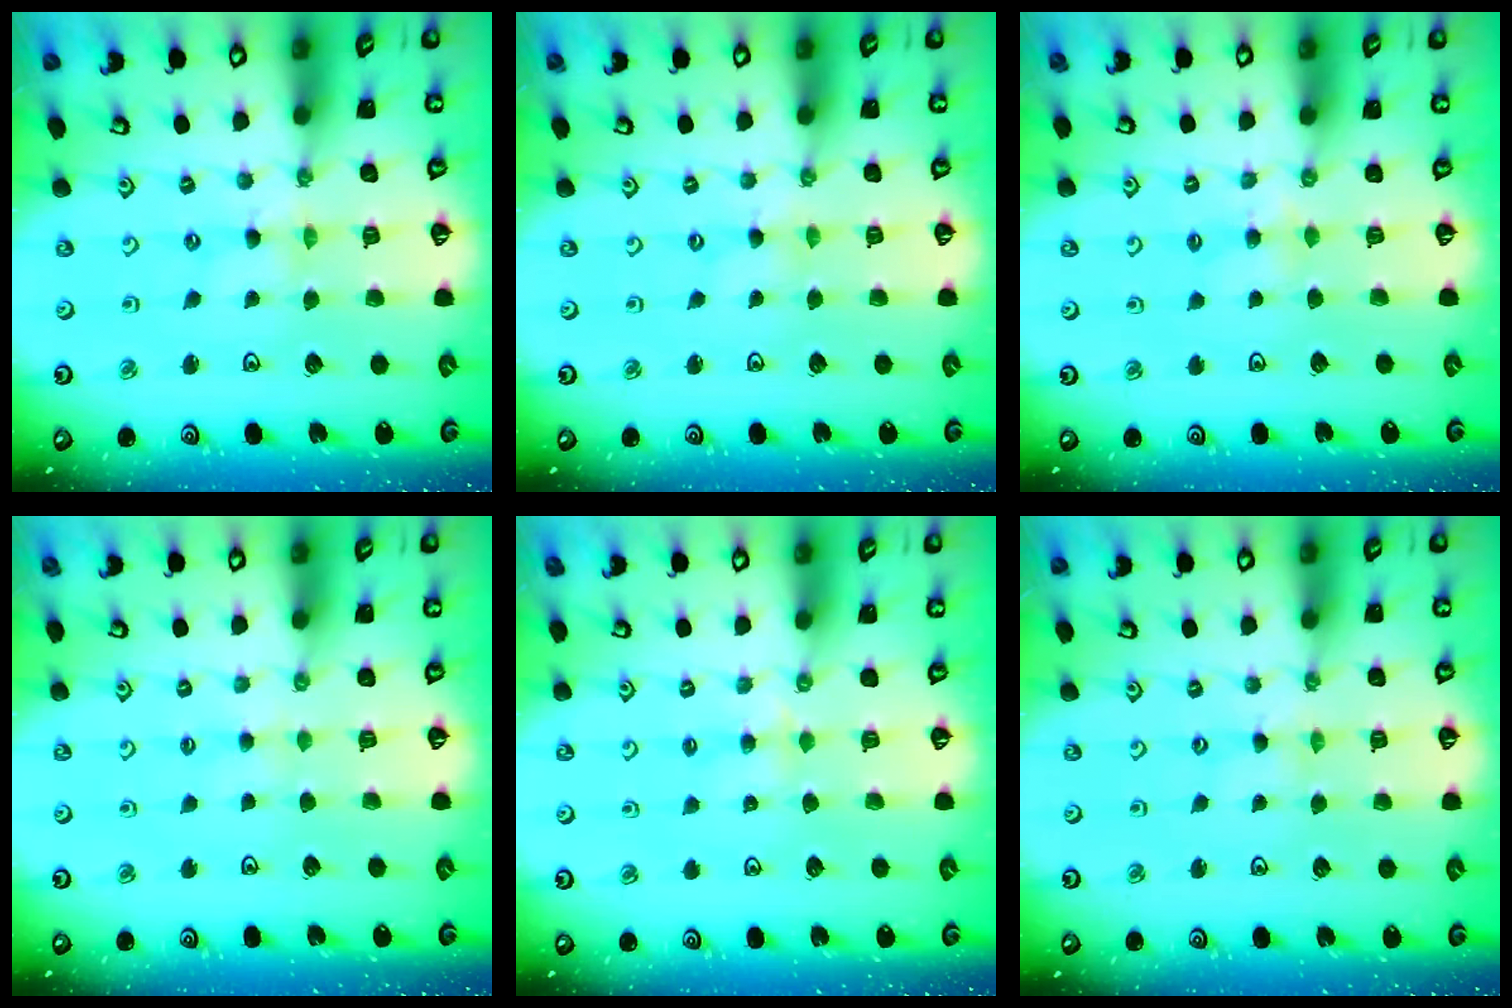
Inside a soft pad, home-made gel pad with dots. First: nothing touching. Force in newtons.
{"total": 0.0}
{"total": 3.9, "press": 3.9, "slide": 0.3}
{"total": 1.7, "press": 1.7, "slide": 0.3}
{"total": 2.8, "press": 2.8, "slide": 0.5}
{"total": 1.0, "press": 1.0, "slide": 0.2}